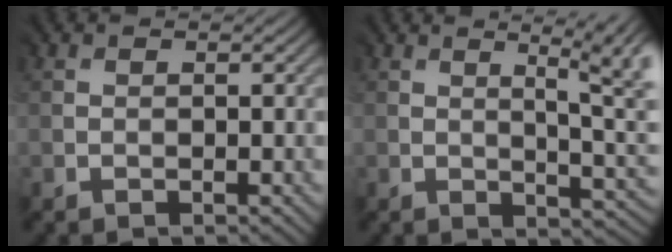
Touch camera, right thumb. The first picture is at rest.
{"total": 8.7, "force": [1.5, 3.2, 7.9], "torque": [-0.079, 0.022, 0.025]}